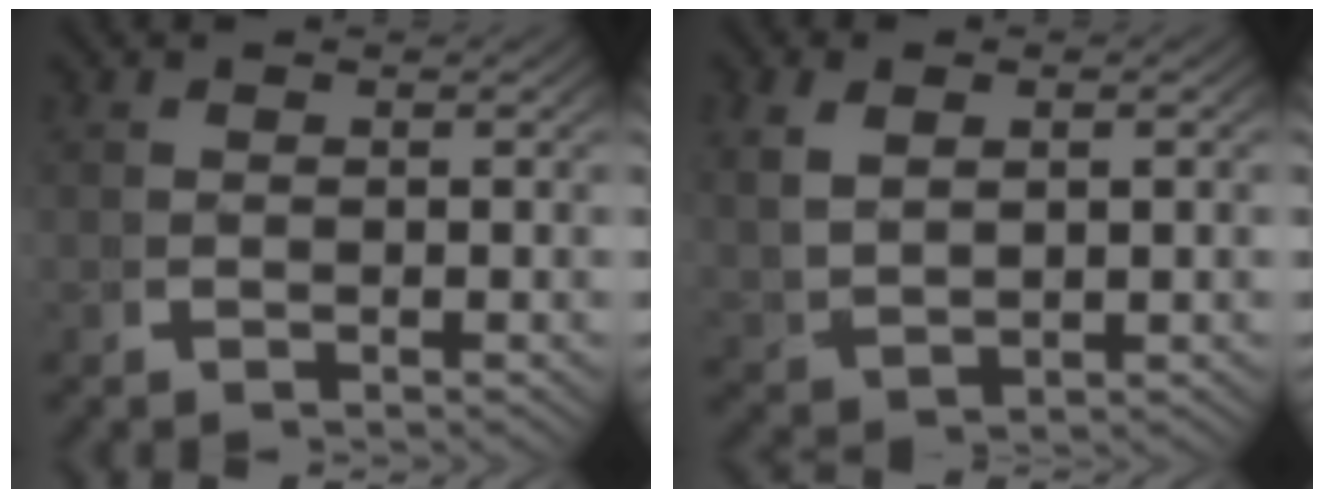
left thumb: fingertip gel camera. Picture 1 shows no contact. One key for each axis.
{"total": 3.2, "fx": 1.4, "fy": 1.8, "fz": 2.2, "tx": -0.055, "ty": -0.004, "tz": 0.041}